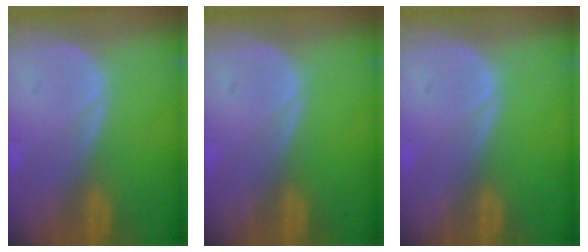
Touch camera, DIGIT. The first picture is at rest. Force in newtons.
{"total": 0.0}
{"total": 0.0}